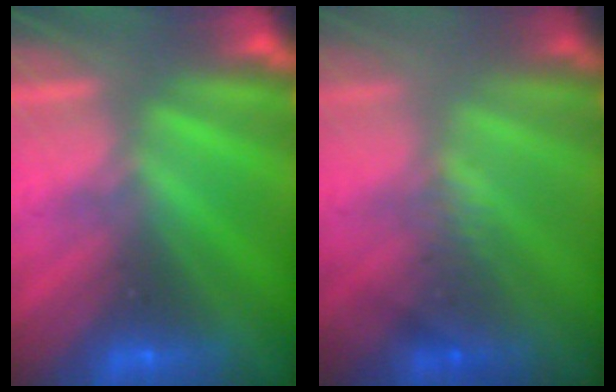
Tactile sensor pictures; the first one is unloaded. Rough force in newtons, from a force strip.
{"total": 2.5}